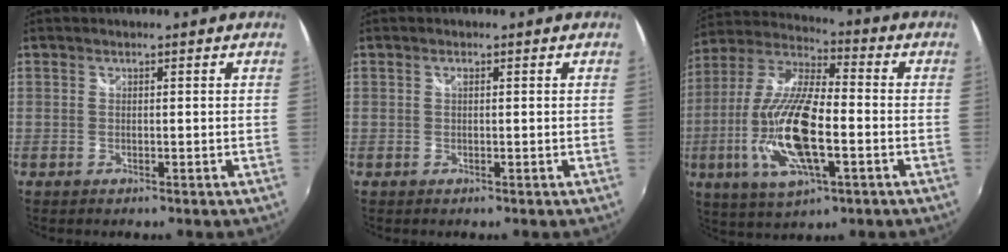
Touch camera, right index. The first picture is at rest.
{"total": 0.6, "force": [0.2, 0.2, 0.5], "torque": [-0.011, 0.003, 0.001]}
{"total": 18.8, "force": [-4.6, 6.4, 17.1], "torque": [-0.355, -0.013, -0.088]}